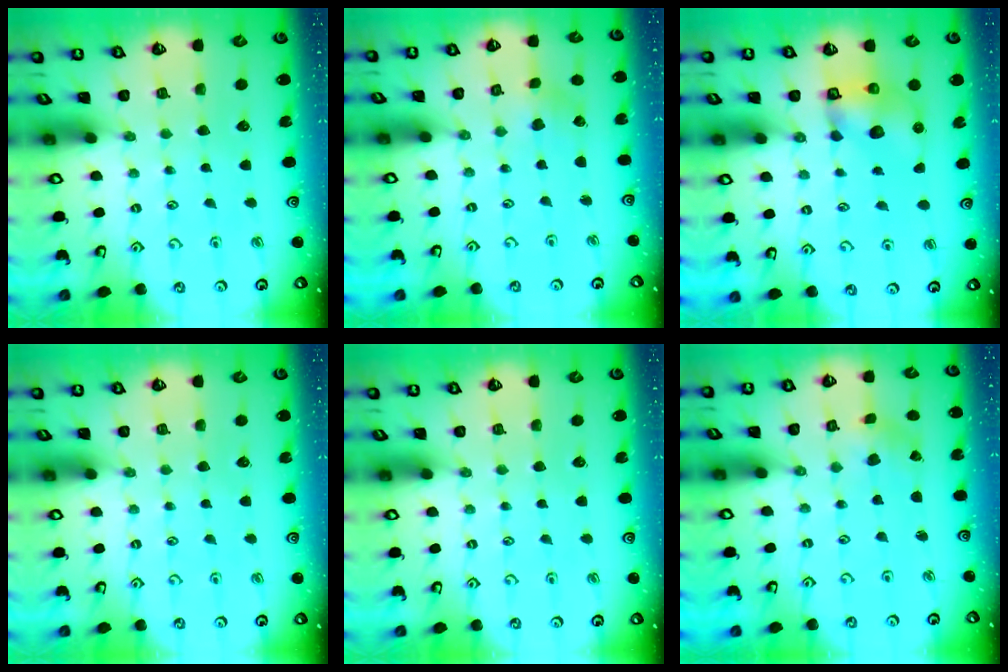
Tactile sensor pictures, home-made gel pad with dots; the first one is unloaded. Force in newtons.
{"total": 1.5, "press": 1.5, "slide": 0.1}
{"total": 7.6, "press": 7.6, "slide": 0.8}
{"total": 0.0}
{"total": 0.0}
{"total": 0.0}